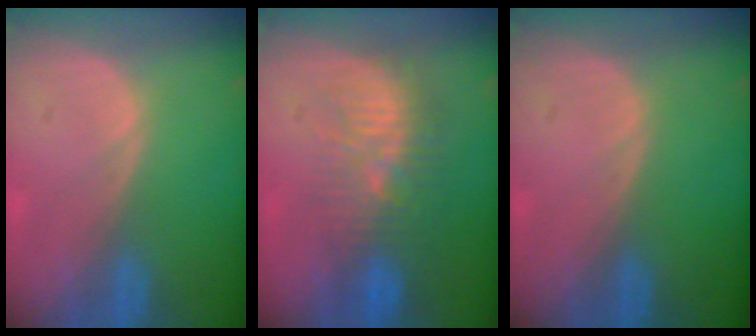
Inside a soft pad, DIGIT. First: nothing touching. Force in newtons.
{"total": 9.3, "press": 8.7, "slide": 3.4}
{"total": 0.0}